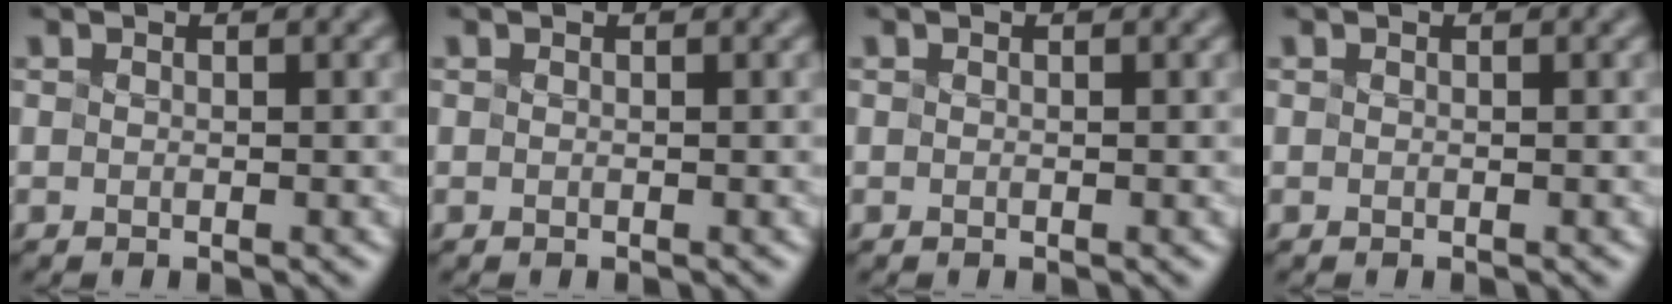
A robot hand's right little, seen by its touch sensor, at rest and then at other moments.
{"total": 0.0}
{"total": 0.0}
{"total": 0.0}